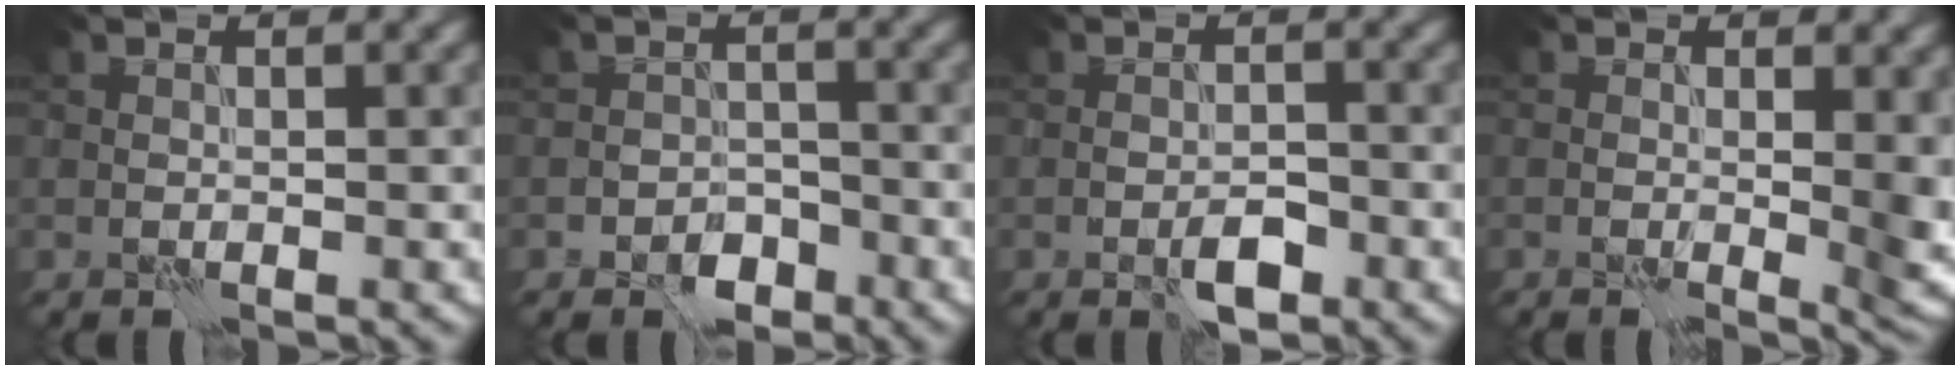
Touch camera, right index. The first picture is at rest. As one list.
[{"total": 2.3, "force": [-1.7, 1.4, 0.7], "torque": [-0.004, 0.002, -0.032]}, {"total": 2.3, "force": [-1.3, 0.9, 1.6], "torque": [-0.026, 0.003, -0.020]}, {"total": 5.3, "force": [-0.2, 1.9, 4.9], "torque": [-0.051, -0.010, 0.001]}]